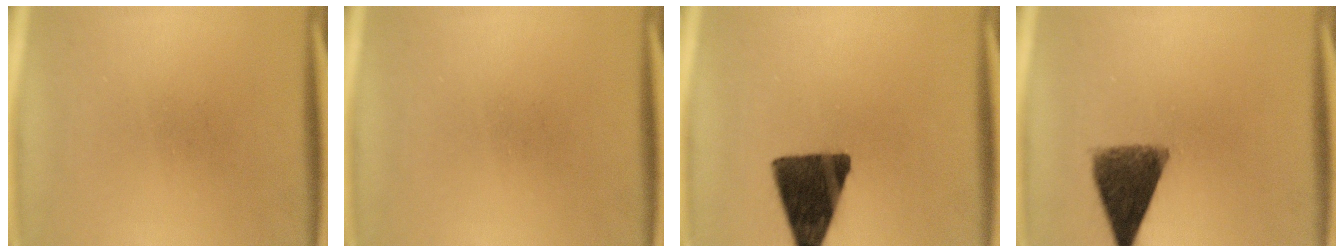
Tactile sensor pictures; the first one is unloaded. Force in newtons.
{"total": 0.0}
{"total": 14.5}
{"total": 9.3}